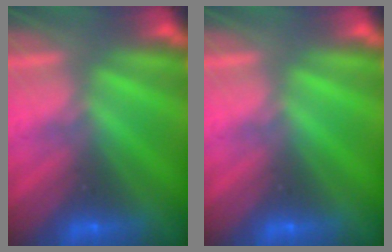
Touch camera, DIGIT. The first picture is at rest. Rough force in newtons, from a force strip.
{"total": 0.0}